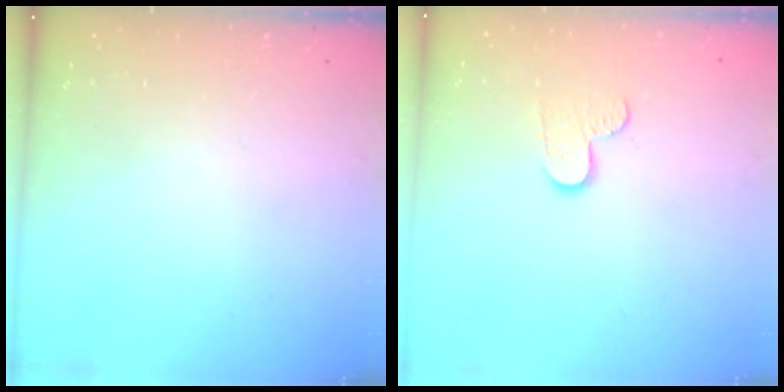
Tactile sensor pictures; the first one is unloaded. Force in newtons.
{"total": 6.5, "press": 6.5, "slide": 0.4}